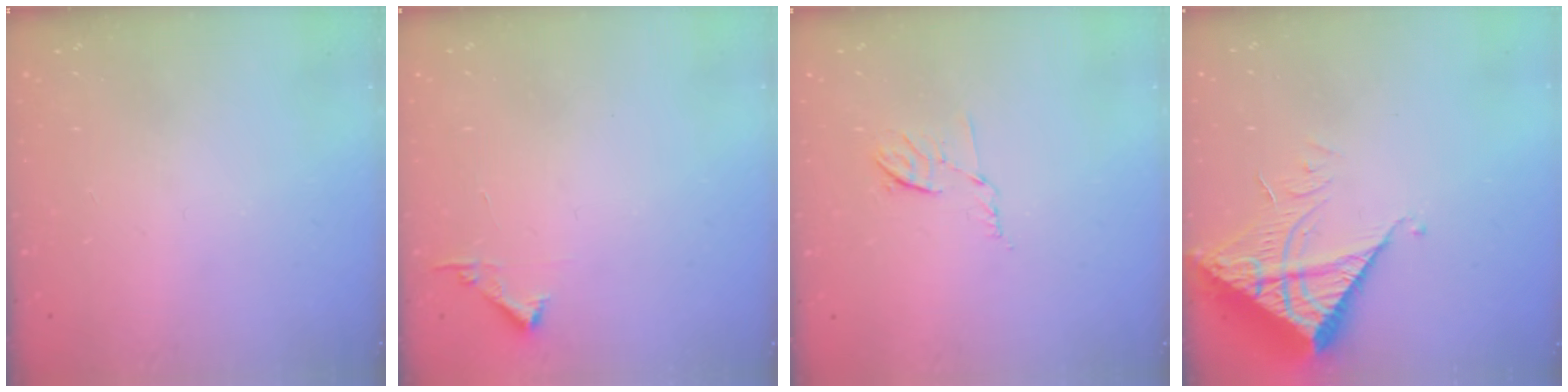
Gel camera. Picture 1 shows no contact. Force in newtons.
{"total": 4.4, "press": 4.4, "slide": 0.4}
{"total": 5.9, "press": 5.9, "slide": 1.0}
{"total": 9.1, "press": 9.1, "slide": 0.9}